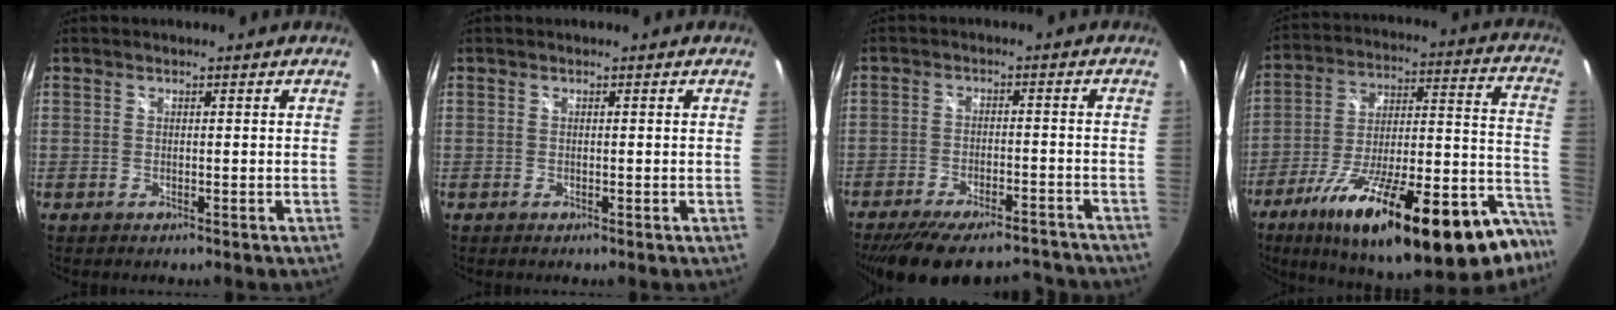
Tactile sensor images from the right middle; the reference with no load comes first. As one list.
[{"total": 0.0}, {"total": 18.4, "force": [-15.6, 5.6, 8.0], "torque": [-0.165, -0.013, -0.211]}, {"total": 34.4, "force": [-23.1, 9.5, 23.7], "torque": [-0.337, -0.021, -0.333]}]